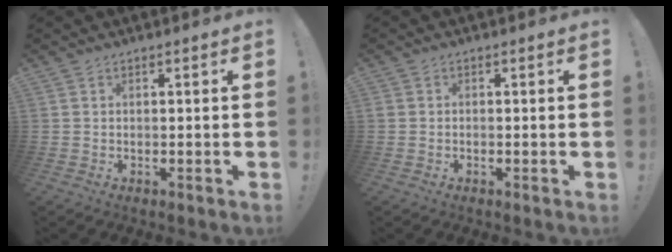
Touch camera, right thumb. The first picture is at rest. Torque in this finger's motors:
{"motor_torque": [0.20, -0.05, 0.07, -0.12, 0.00]}